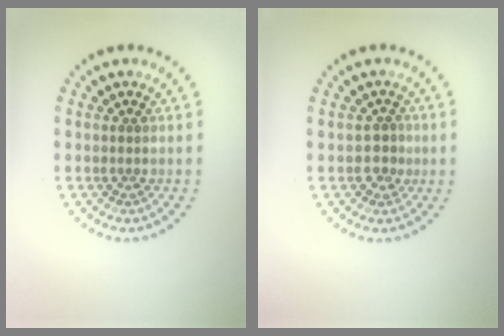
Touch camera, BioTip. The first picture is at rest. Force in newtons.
{"total": 1.6, "press": 1.5, "slide": 0.6}